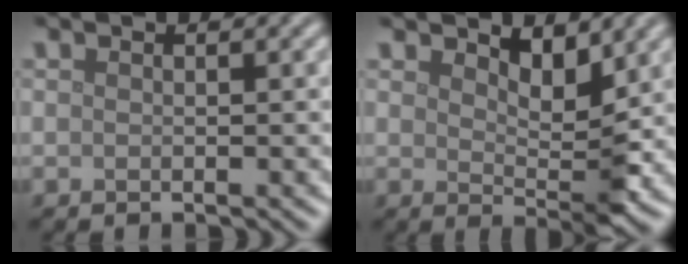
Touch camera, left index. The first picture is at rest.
{"total": 3.5, "force": [2.2, 1.2, 2.4], "torque": [-0.043, -0.009, 0.034]}